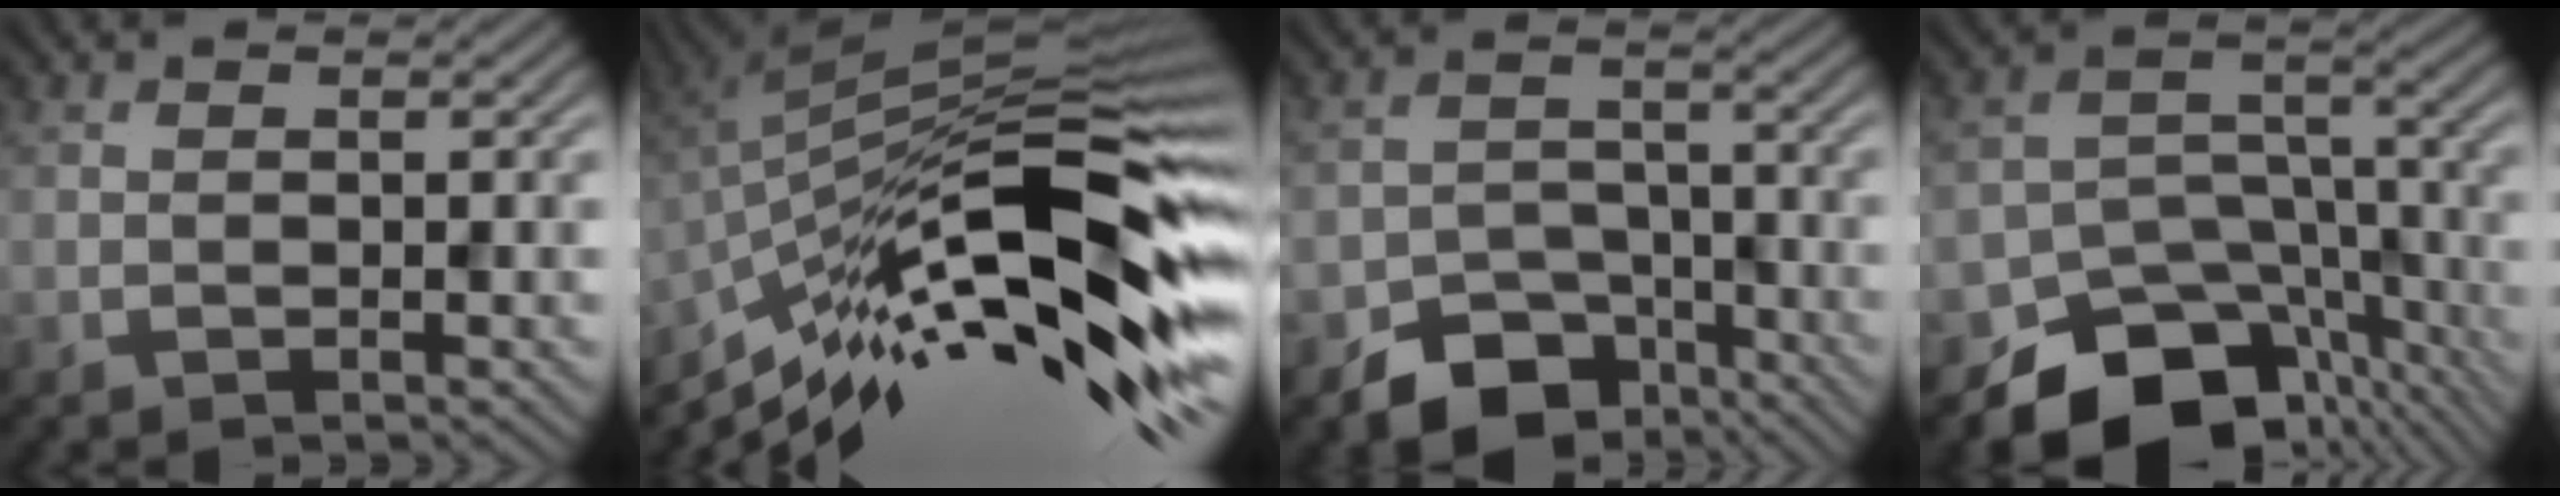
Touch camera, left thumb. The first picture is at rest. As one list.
[{"total": 17.1, "force": [-7.0, 5.0, 14.8], "torque": [-0.275, 0.004, -0.142]}, {"total": 8.0, "force": [-5.4, 4.9, 3.3], "torque": [-0.052, -0.015, -0.094]}, {"total": 12.6, "force": [-8.6, 7.7, 5.2], "torque": [-0.085, -0.020, -0.131]}]